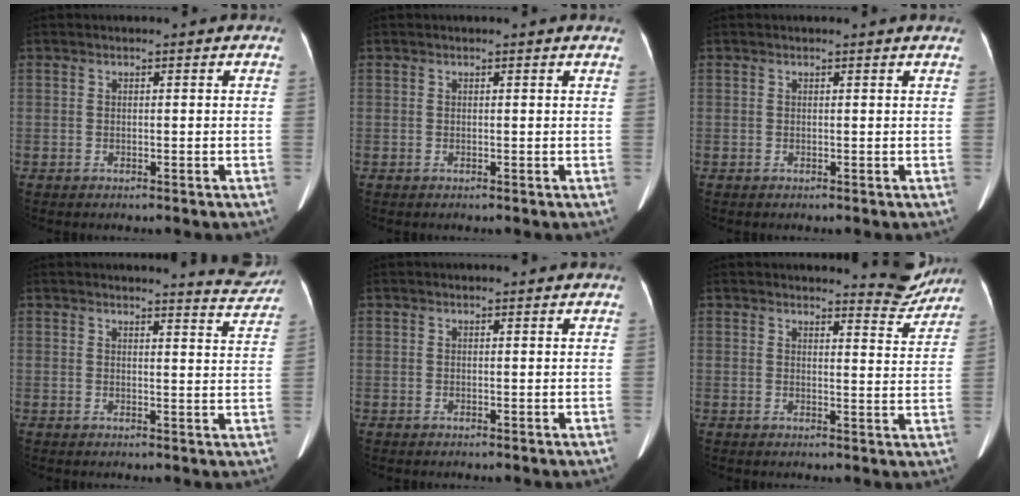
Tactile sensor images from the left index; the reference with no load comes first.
{"total": 0.6, "force": [0.5, 0.0, 0.2], "torque": [-0.010, -0.003, 0.003]}
{"total": 1.3, "force": [1.2, -0.1, 0.3], "torque": [-0.015, -0.004, 0.011]}
{"total": 5.5, "force": [5.5, -0.1, 0.3], "torque": [-0.007, -0.030, 0.048]}
{"total": 0.5, "force": [0.5, 0.0, 0.2], "torque": [-0.004, 0.002, 0.007]}
{"total": 5.5, "force": [5.5, 0.5, 0.1], "torque": [0.002, -0.033, 0.055]}